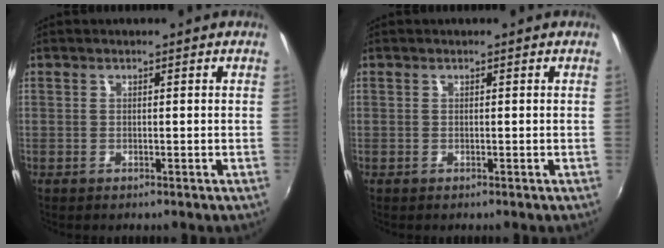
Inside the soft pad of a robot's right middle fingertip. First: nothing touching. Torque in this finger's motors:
{"motor_torque": [-2.14, 0.00, -0.07, -0.01]}